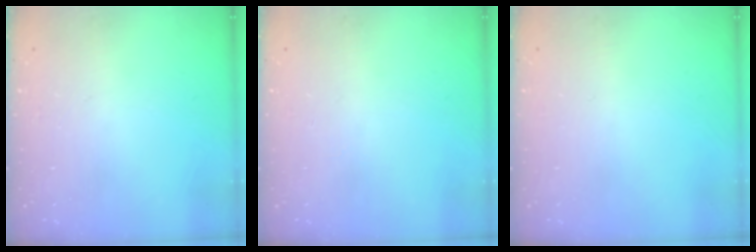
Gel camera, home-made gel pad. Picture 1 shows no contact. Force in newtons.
{"total": 0.0}
{"total": 0.0}